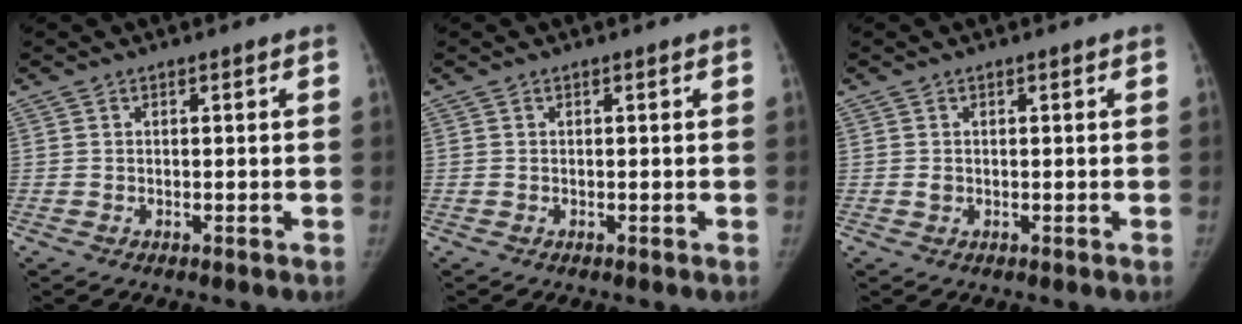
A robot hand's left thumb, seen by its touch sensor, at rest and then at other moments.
{"total": 0.0}
{"total": 1.0, "force": [-0.1, 0.9, 0.4], "torque": [-0.004, 0.002, -0.001]}